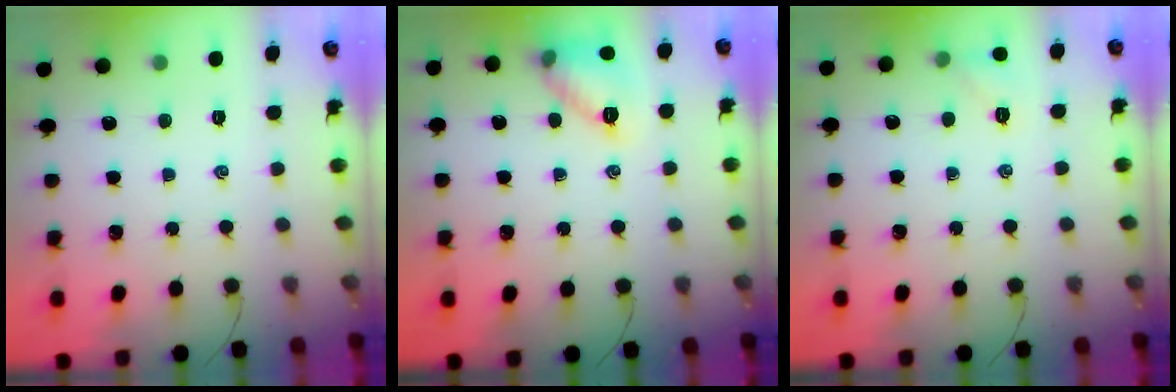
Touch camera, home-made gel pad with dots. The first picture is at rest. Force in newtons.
{"total": 11.3, "press": 11.3, "slide": 0.4}
{"total": 5.2, "press": 5.0, "slide": 1.5}